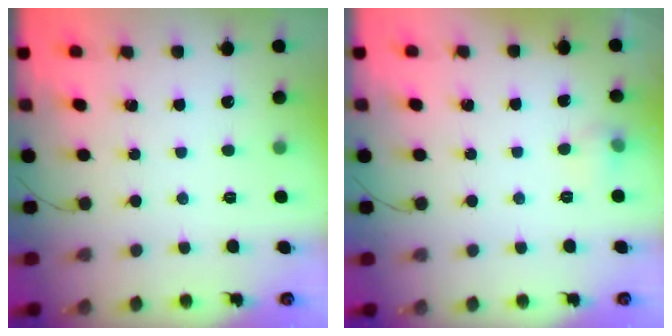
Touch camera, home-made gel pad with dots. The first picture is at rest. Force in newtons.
{"total": 4.6, "press": 4.3, "slide": 1.7}